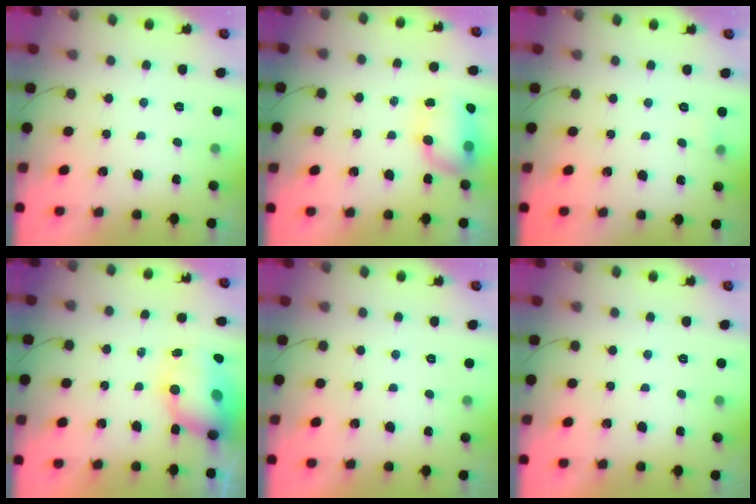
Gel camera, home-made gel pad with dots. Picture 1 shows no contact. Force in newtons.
{"total": 7.4, "press": 7.4, "slide": 1.1}
{"total": 2.5, "press": 2.3, "slide": 1.1}
{"total": 10.9, "press": 10.5, "slide": 2.9}
{"total": 0.0}
{"total": 0.0}